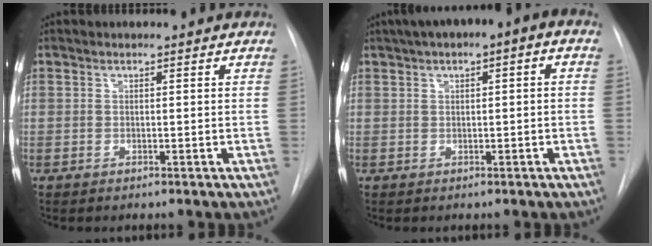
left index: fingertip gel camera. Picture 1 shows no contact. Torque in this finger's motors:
{"motor_torque": [0.23, -1.01, -0.41, 0.03]}